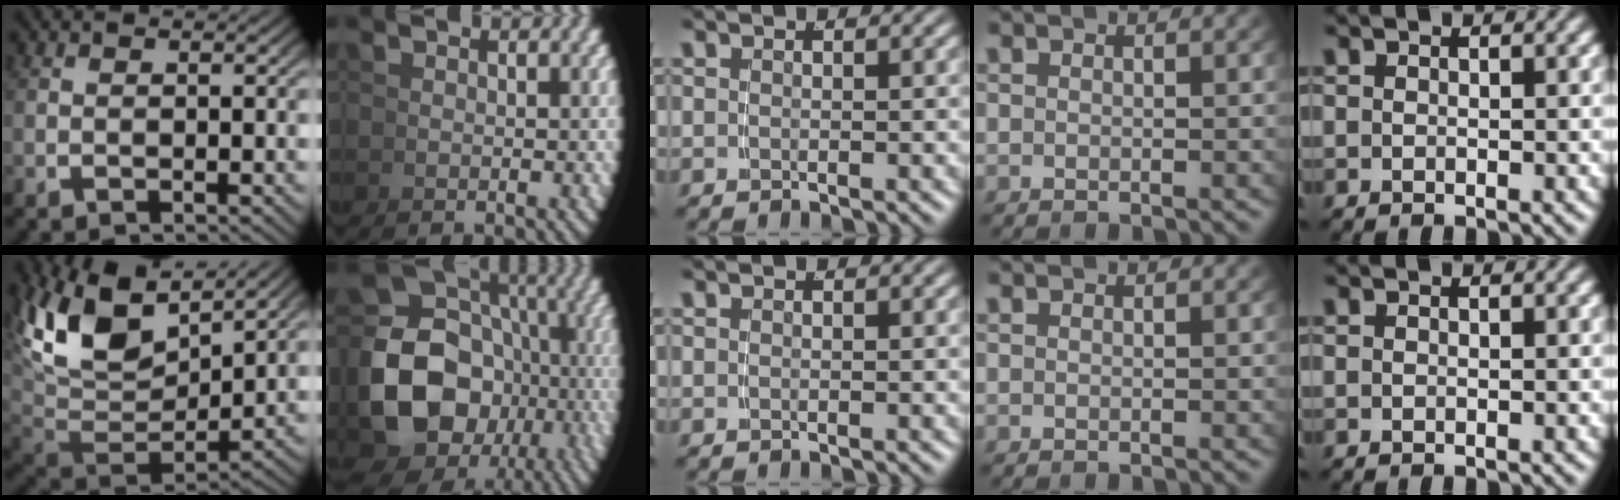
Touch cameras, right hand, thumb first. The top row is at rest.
{"thumb": {"total": 11.8, "force": [3.6, 7.1, 8.8], "torque": [-0.202, -0.026, 0.076]}, "index": {"total": 16.4, "force": [-2.5, 13.2, 9.4], "torque": [-0.214, -0.072, -0.018]}}